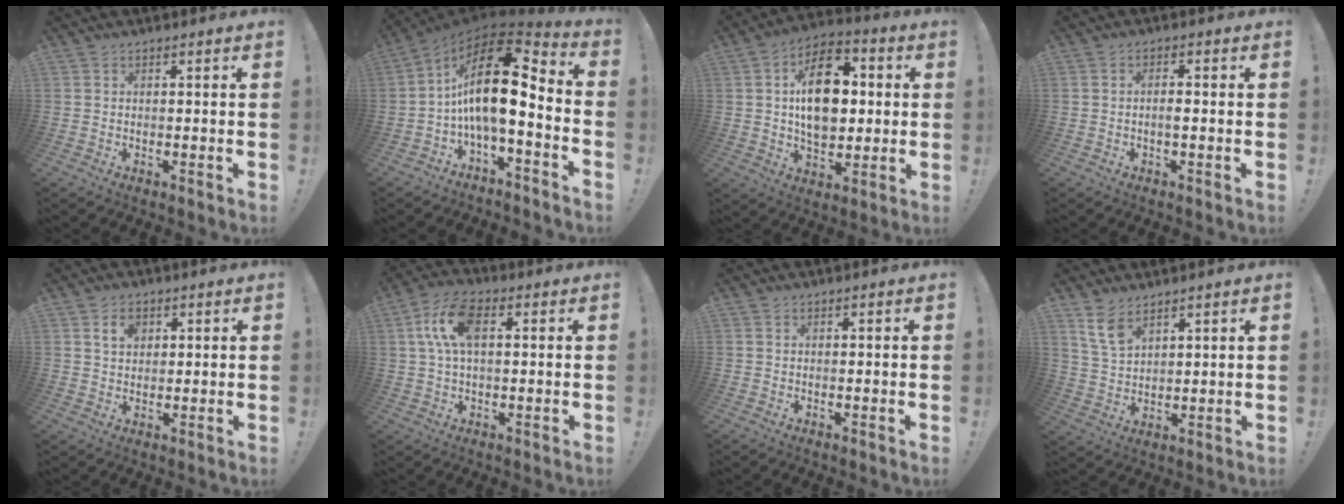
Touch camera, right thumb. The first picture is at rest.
{"total": 19.2, "force": [1.5, 8.0, 17.4], "torque": [-0.303, -0.013, 0.025]}
{"total": 18.3, "force": [2.3, 12.1, 13.6], "torque": [-0.208, 0.012, 0.039]}
{"total": 2.3, "force": [-0.8, 0.6, 2.0], "torque": [-0.036, 0.003, -0.015]}
{"total": 4.8, "force": [2.1, 3.5, 2.6], "torque": [-0.032, -0.002, 0.034]}
{"total": 11.1, "force": [2.8, 5.8, 9.0], "torque": [-0.183, 0.009, 0.050]}
{"total": 0.0}
{"total": 7.4, "force": [5.2, 3.6, 3.8], "torque": [-0.073, -0.025, 0.101]}